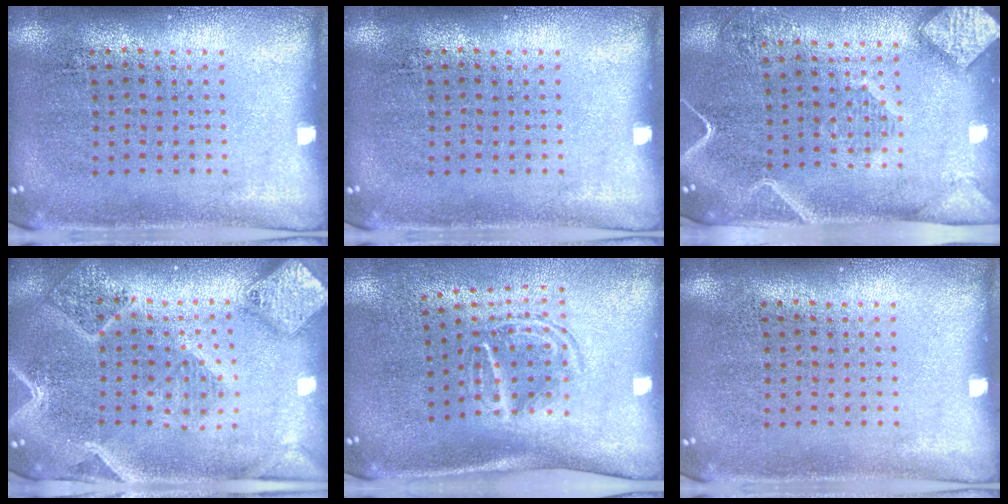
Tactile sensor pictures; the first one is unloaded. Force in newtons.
{"total": 0.0}
{"total": 2.5, "press": 1.9, "slide": 1.5}
{"total": 2.8, "press": 2.4, "slide": 1.4}
{"total": 1.7, "press": 1.1, "slide": 1.3}
{"total": 0.0}